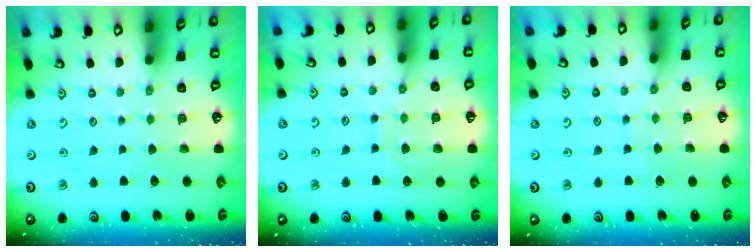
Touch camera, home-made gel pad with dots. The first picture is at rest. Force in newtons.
{"total": 8.4, "press": 8.4, "slide": 0.7}
{"total": 6.3, "press": 6.2, "slide": 0.5}